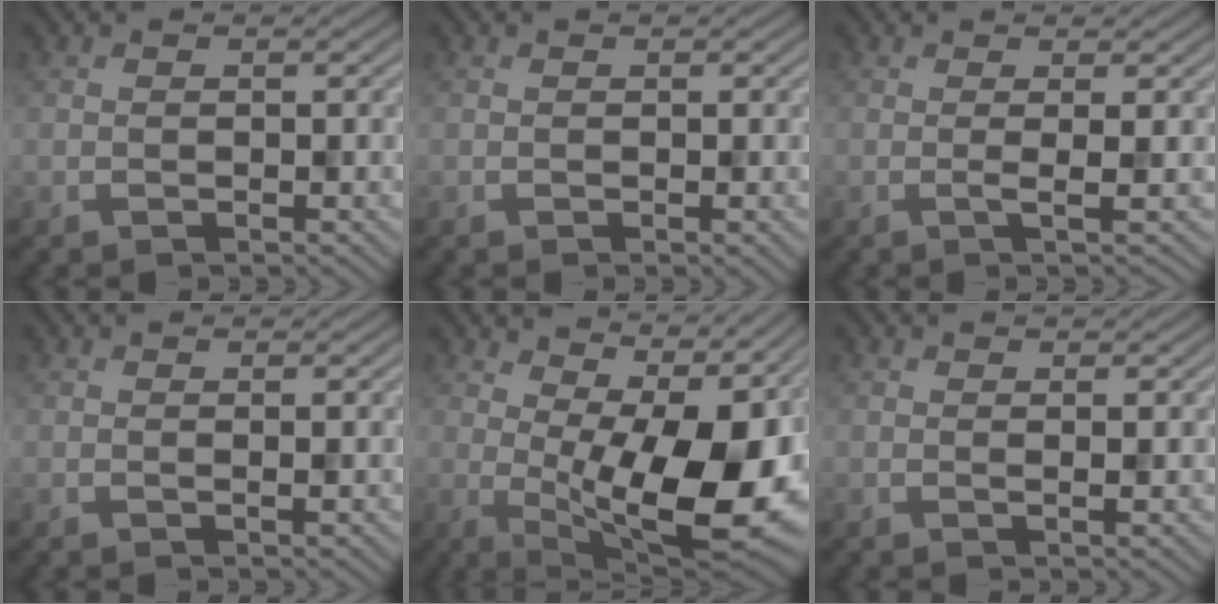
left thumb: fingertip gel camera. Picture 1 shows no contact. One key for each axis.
{"total": 0.8, "fx": -0.3, "fy": 0.1, "fz": 0.7, "tx": -0.014, "ty": 0.002, "tz": -0.004}
{"total": 2.0, "fx": 0.5, "fy": 0.2, "fz": 2.0, "tx": -0.024, "ty": 0.005, "tz": -0.007}
{"total": 0.8, "fx": 0.6, "fy": 0.0, "fz": 0.6, "tx": -0.005, "ty": 0.005, "tz": 0.007}
{"total": 15.0, "fx": 2.0, "fy": 5.5, "fz": 13.8, "tx": -0.193, "ty": 0.000, "tz": 0.045}
{"total": 1.1, "fx": 0.7, "fy": 0.0, "fz": 0.9, "tx": -0.009, "ty": 0.003, "tz": 0.009}